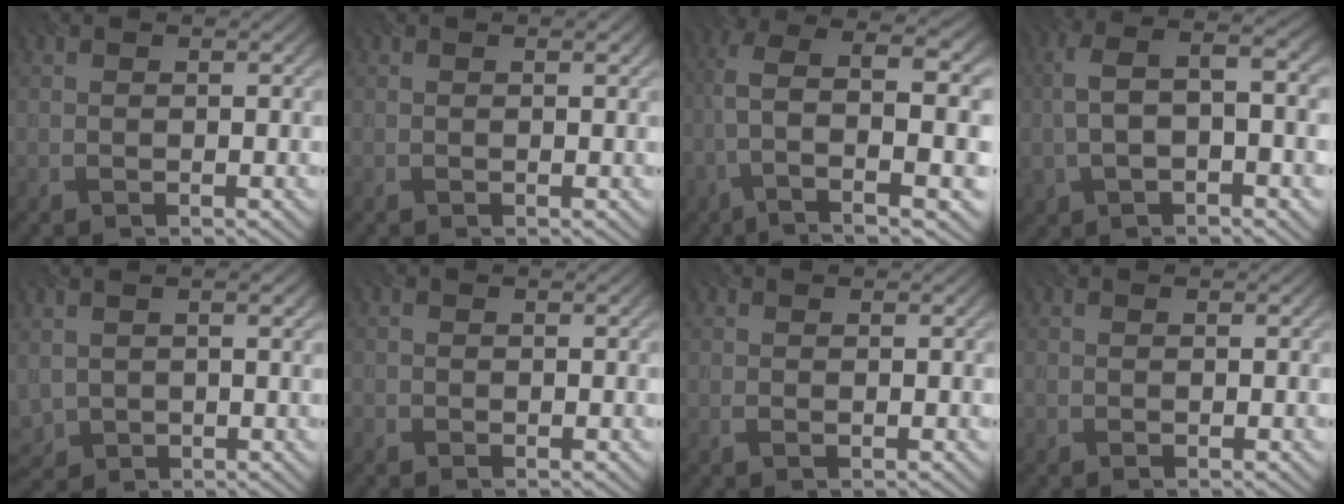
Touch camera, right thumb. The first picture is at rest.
{"total": 0.6, "force": [0.4, 0.1, 0.5], "torque": [-0.006, 0.000, 0.007]}
{"total": 11.8, "force": [1.1, 3.9, 11.1], "torque": [-0.219, 0.014, 0.023]}
{"total": 9.9, "force": [0.0, 3.7, 9.2], "torque": [-0.190, 0.016, -0.005]}
{"total": 4.0, "force": [1.2, 2.9, 2.4], "torque": [-0.069, -0.007, 0.025]}
{"total": 0.7, "force": [-0.6, 0.5, 0.0], "torque": [-0.003, -0.002, -0.012]}
{"total": 0.6, "force": [-0.1, 0.3, 0.5], "torque": [-0.013, -0.002, -0.002]}
{"total": 0.0}